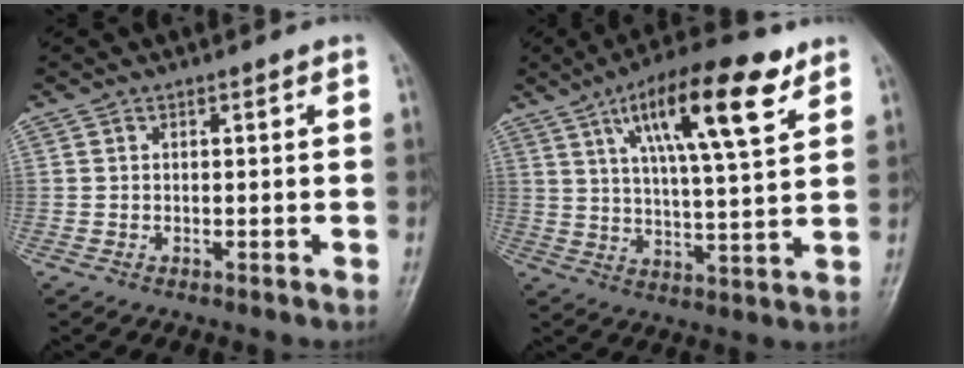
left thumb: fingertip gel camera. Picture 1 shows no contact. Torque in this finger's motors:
{"motor_torque": [0.85, 0.88, 1.65, -1.12, 0.23]}